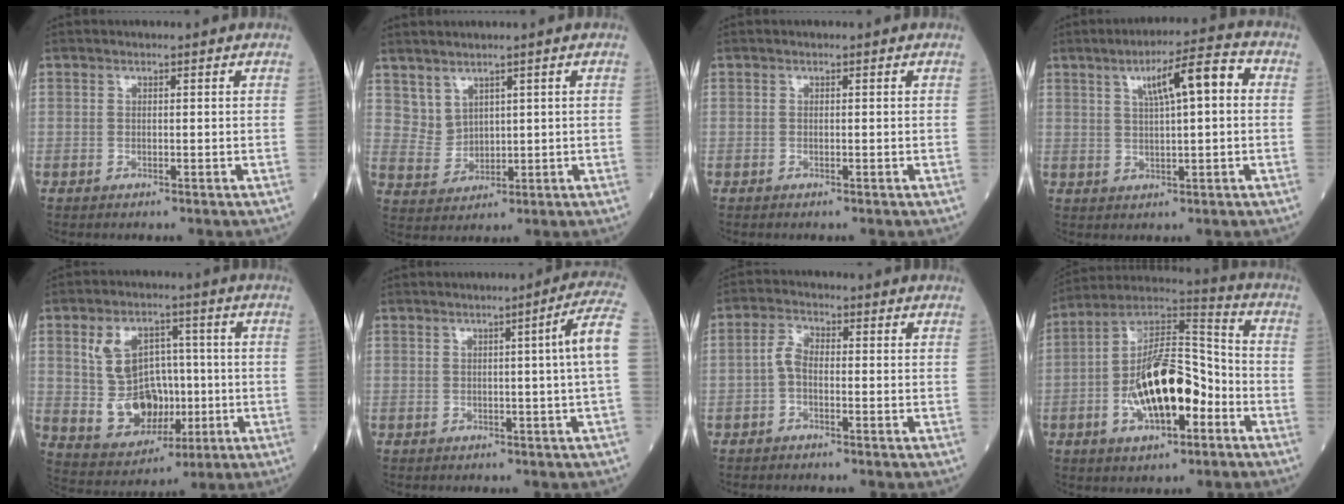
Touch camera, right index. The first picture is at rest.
{"total": 3.6, "force": [2.5, 2.4, 0.7], "torque": [-0.019, 0.002, 0.064]}
{"total": 0.0}
{"total": 7.9, "force": [2.2, 1.3, 7.4], "torque": [-0.120, 0.020, 0.033]}
{"total": 11.5, "force": [0.7, 8.1, 8.1], "torque": [-0.163, 0.023, 0.029]}
{"total": 6.1, "force": [0.4, -1.5, 5.9], "torque": [-0.072, 0.001, 0.004]}
{"total": 2.9, "force": [-0.7, 1.5, 2.4], "torque": [-0.047, 0.007, -0.018]}
{"total": 16.3, "force": [-4.7, 6.0, 14.4], "torque": [-0.265, 0.021, -0.079]}